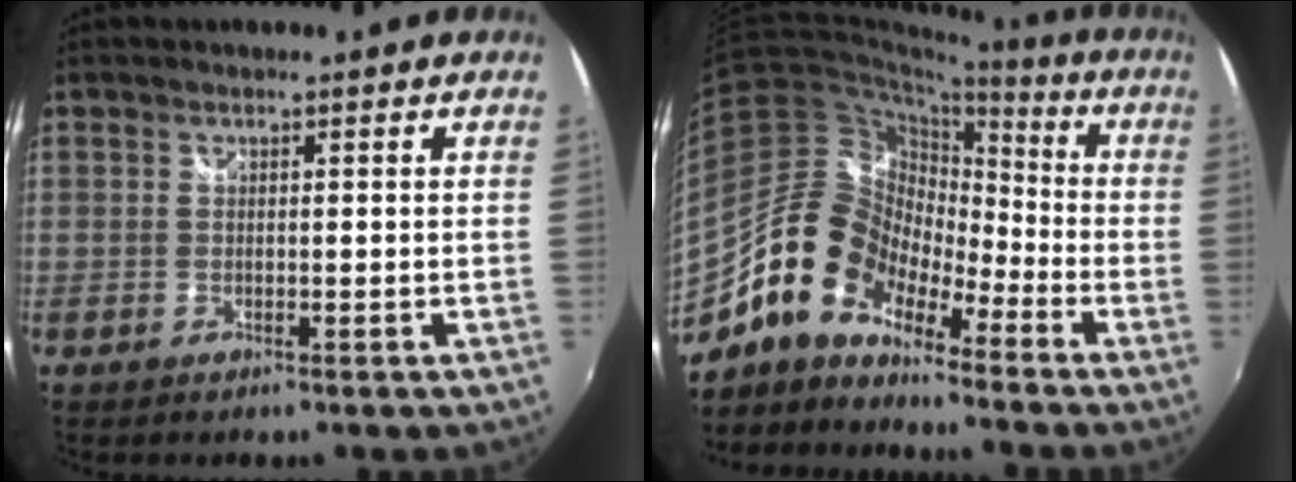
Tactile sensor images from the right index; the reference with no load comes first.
{"total": 13.5, "force": [-9.5, 7.0, 6.5], "torque": [-0.116, 0.023, -0.191]}